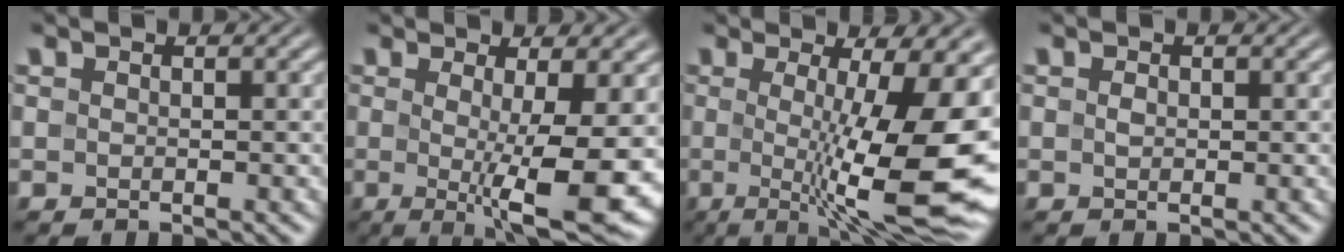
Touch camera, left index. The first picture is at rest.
{"total": 9.2, "force": [-1.0, 1.9, 8.9], "torque": [-0.127, -0.020, -0.011]}
{"total": 13.9, "force": [-0.7, 3.4, 13.5], "torque": [-0.170, -0.011, -0.009]}
{"total": 0.6, "force": [0.1, 0.3, 0.5], "torque": [-0.012, 0.001, 0.002]}